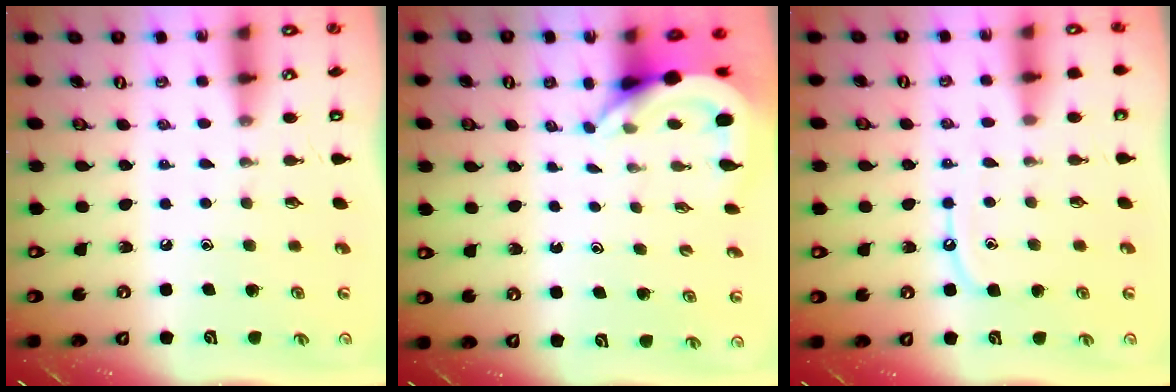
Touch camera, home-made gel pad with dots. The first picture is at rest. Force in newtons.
{"total": 4.6, "press": 4.6, "slide": 0.3}
{"total": 7.2, "press": 7.1, "slide": 0.8}